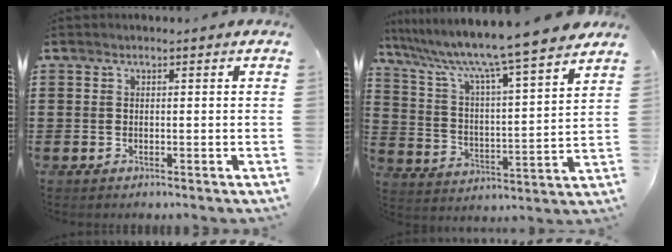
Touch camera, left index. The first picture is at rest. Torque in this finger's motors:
{"motor_torque": [1.73, 0.41, 1.05, 0.21]}